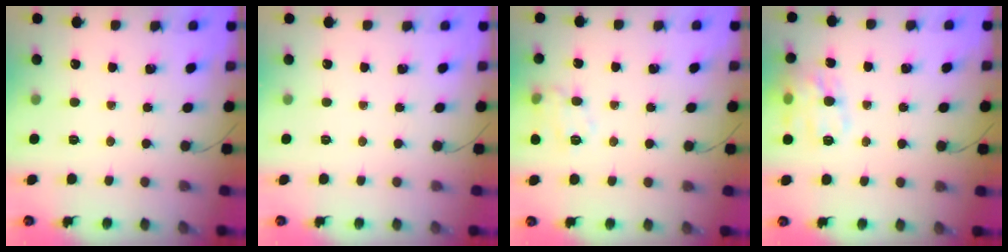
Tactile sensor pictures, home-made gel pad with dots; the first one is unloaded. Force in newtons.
{"total": 0.0}
{"total": 10.7, "press": 10.7, "slide": 0.5}
{"total": 14.1, "press": 14.1, "slide": 0.7}